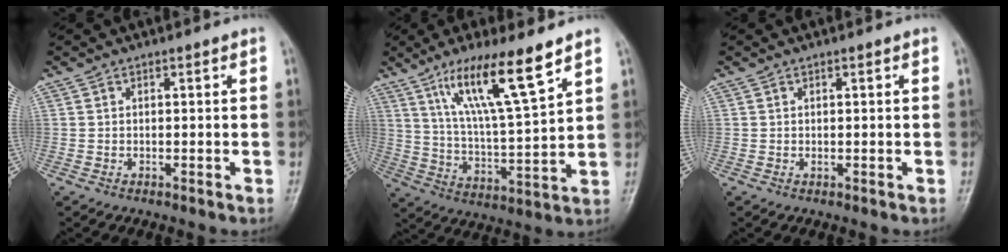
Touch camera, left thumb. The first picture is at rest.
{"total": 14.8, "force": [9.1, 1.9, 11.5], "torque": [-0.205, -0.045, 0.175]}
{"total": 0.8, "force": [0.1, 0.3, 0.7], "torque": [-0.012, 0.004, 0.005]}